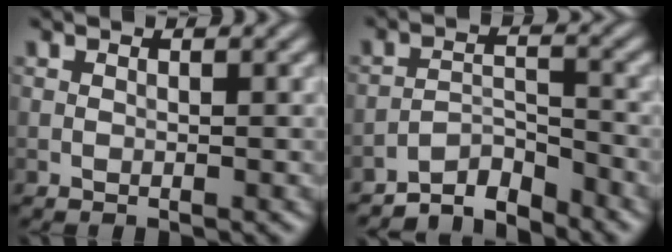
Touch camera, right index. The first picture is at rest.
{"total": 4.0, "force": [-3.8, 0.9, 1.0], "torque": [-0.010, 0.009, -0.076]}